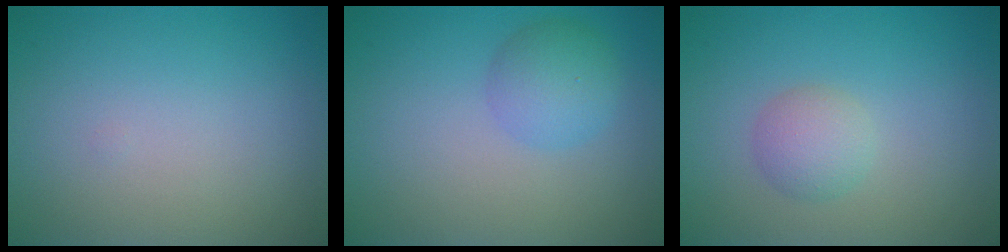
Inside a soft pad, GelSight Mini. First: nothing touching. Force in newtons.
{"total": 3.0, "press": 2.9, "slide": 0.2}
{"total": 2.2, "press": 2.2, "slide": 0.2}